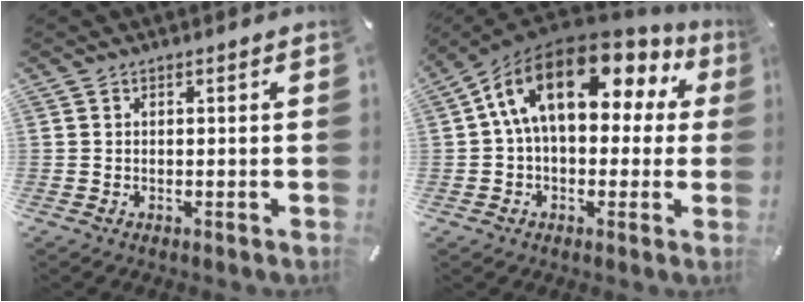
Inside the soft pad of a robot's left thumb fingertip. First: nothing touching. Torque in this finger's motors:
{"motor_torque": [1.95, 2.59, 2.77, 0.00, 0.50]}